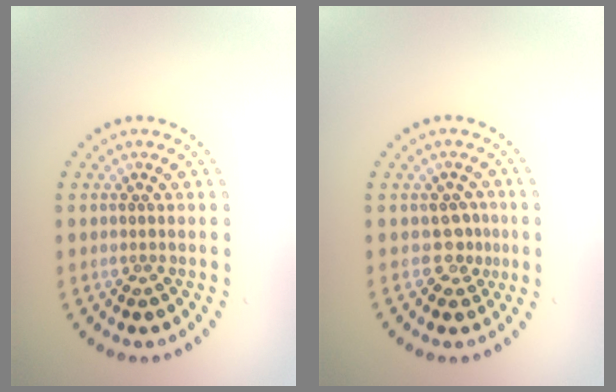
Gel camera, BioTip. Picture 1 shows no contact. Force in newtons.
{"total": 1.7, "press": 1.3, "slide": 1.1}